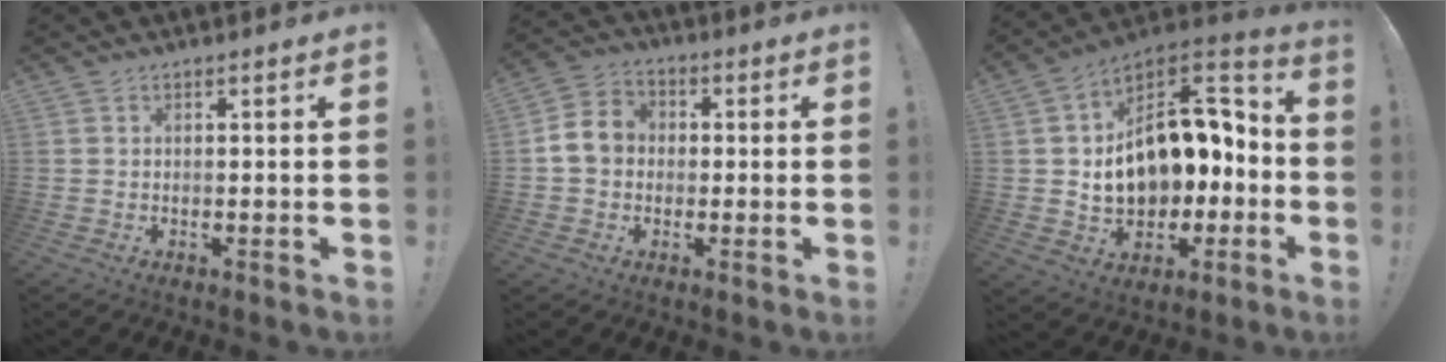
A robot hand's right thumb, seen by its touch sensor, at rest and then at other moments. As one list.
[{"total": 8.7, "force": [0.1, 7.5, 4.4], "torque": [-0.080, 0.023, 0.008]}, {"total": 18.7, "force": [1.8, 13.2, 13.2], "torque": [-0.173, -0.010, 0.054]}]